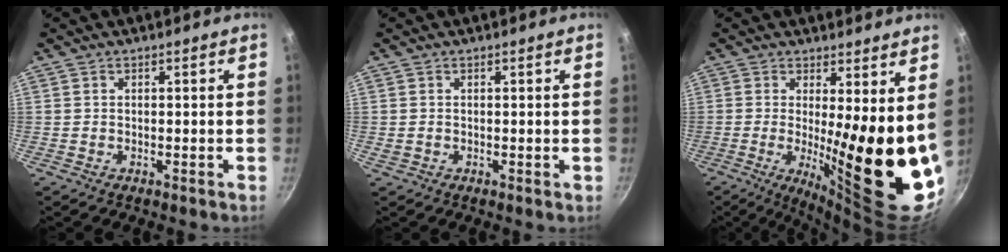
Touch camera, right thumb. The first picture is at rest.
{"total": 0.5, "force": [0.1, 0.2, 0.5], "torque": [-0.006, -0.001, 0.001]}
{"total": 19.0, "force": [1.6, 5.3, 18.1], "torque": [-0.226, -0.052, 0.034]}